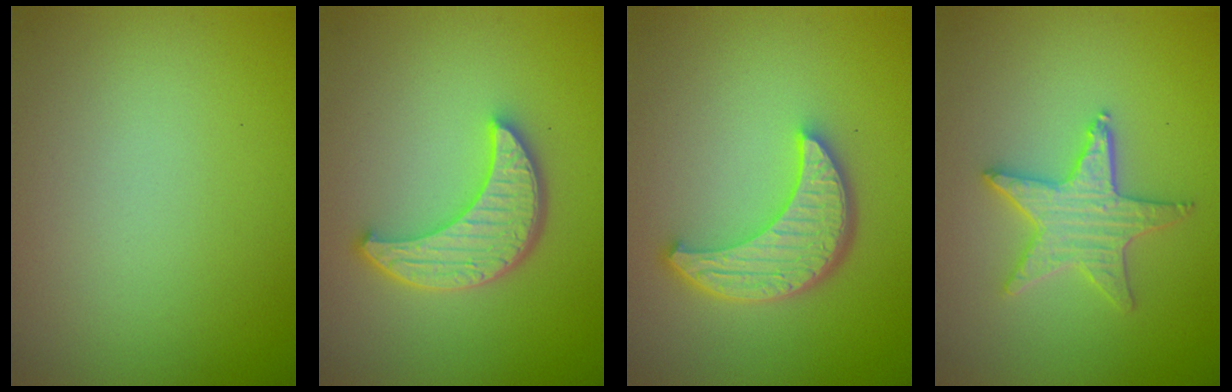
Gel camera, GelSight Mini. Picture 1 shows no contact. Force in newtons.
{"total": 4.9, "press": 3.9, "slide": 2.9}
{"total": 5.7, "press": 4.3, "slide": 3.7}
{"total": 3.5, "press": 3.3, "slide": 1.0}